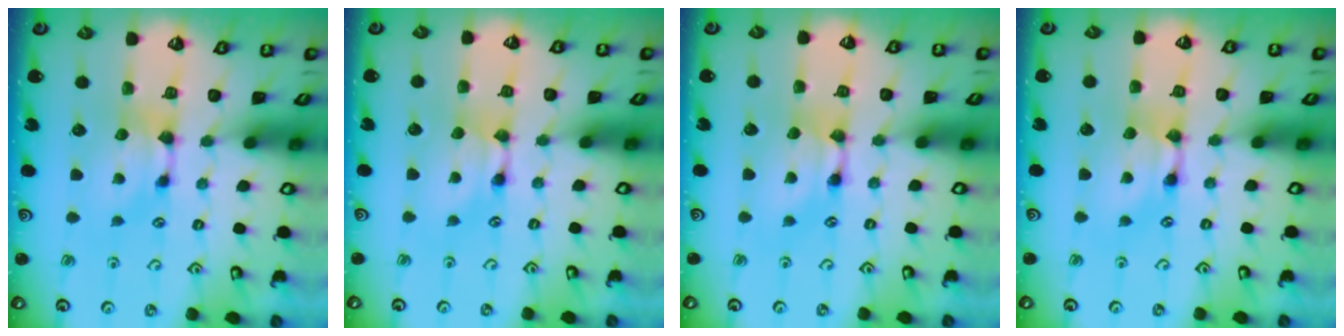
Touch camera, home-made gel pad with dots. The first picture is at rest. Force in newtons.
{"total": 1.6, "press": 1.6, "slide": 0.2}
{"total": 1.7, "press": 1.7, "slide": 0.2}
{"total": 1.8, "press": 1.8, "slide": 0.1}